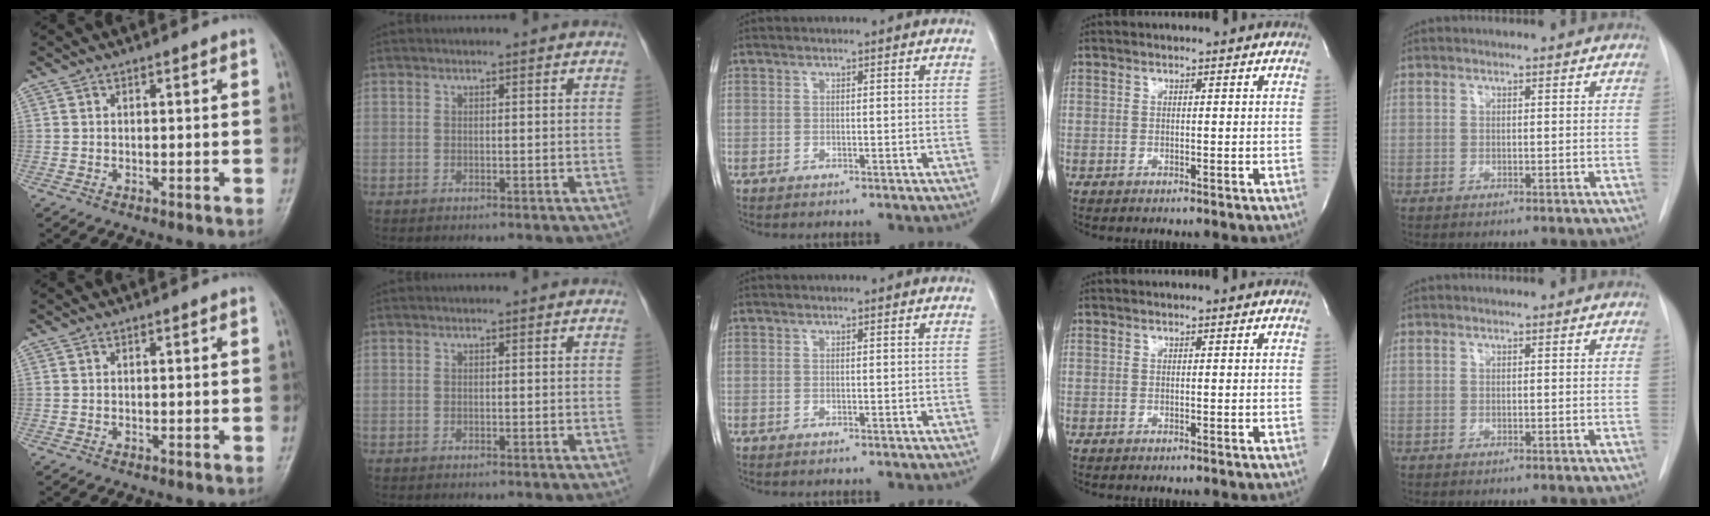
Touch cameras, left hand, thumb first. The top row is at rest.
{}